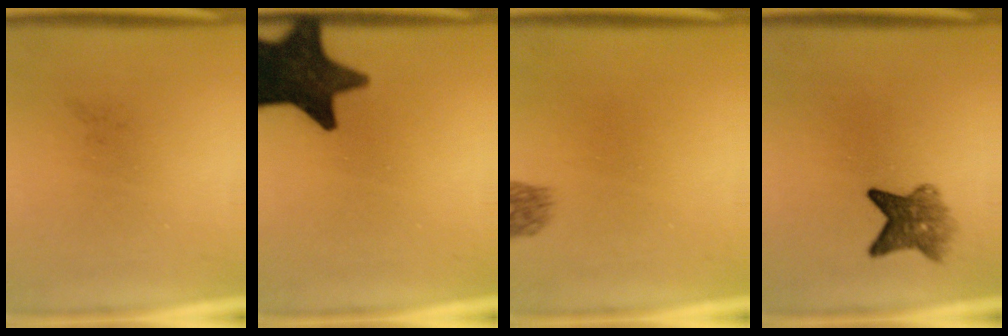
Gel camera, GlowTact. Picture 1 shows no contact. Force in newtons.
{"total": 15.7}
{"total": 1.6}
{"total": 5.2}